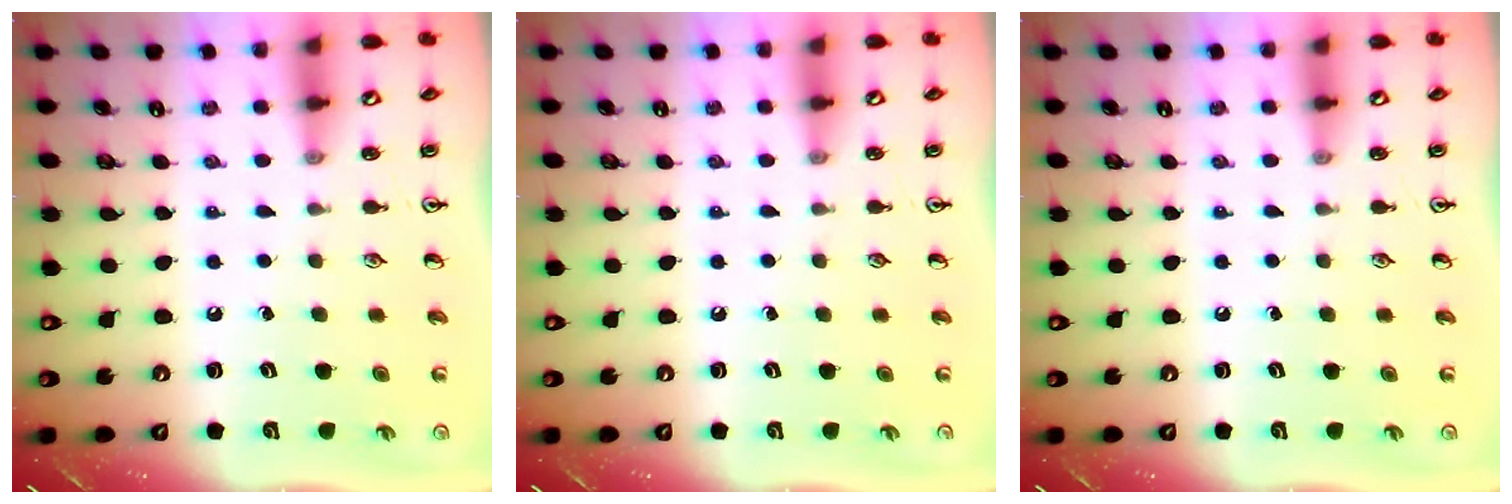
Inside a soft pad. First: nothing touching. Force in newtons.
{"total": 0.0}
{"total": 0.0}